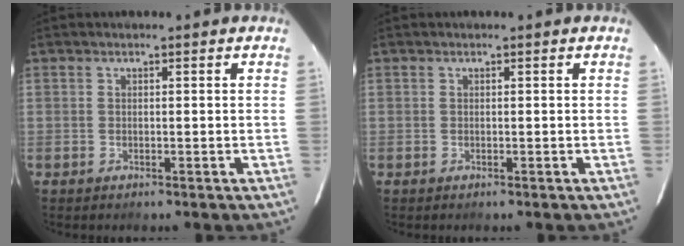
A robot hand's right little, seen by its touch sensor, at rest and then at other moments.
{"total": 0.0}